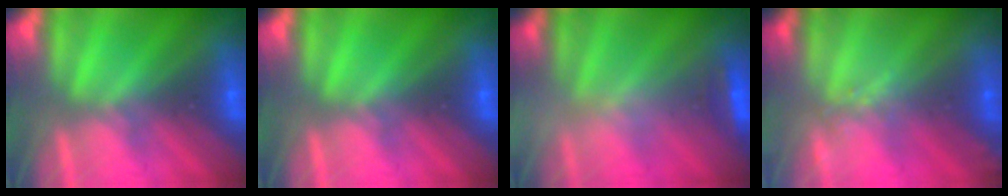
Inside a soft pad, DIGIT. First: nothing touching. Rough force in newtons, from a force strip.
{"total": 0.0}
{"total": 2.4}
{"total": 1.6}